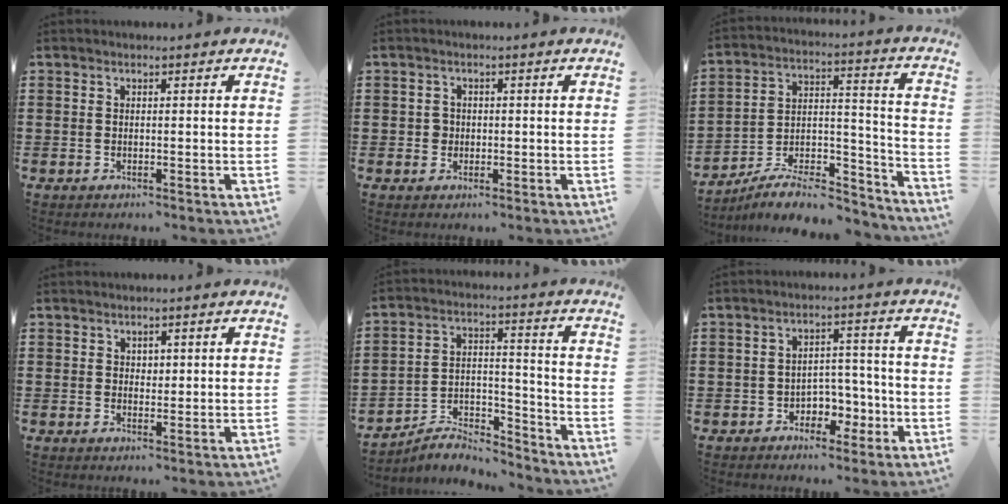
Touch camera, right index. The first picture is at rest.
{"total": 1.4, "force": [-0.1, 1.3, 0.5], "torque": [-0.013, 0.005, -0.003]}
{"total": 9.5, "force": [-8.2, 2.9, 3.8], "torque": [-0.048, 0.030, -0.152]}
{"total": 1.2, "force": [0.7, 0.9, 0.4], "torque": [-0.009, 0.005, 0.014]}
{"total": 6.1, "force": [-5.9, 1.2, 1.3], "torque": [-0.025, 0.007, -0.115]}
{"total": 4.6, "force": [-2.4, 3.5, 1.9], "torque": [-0.030, 0.011, -0.047]}